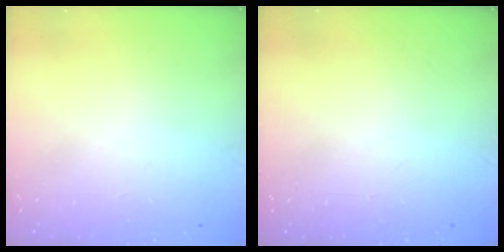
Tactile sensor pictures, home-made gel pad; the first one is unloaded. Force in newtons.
{"total": 0.0}